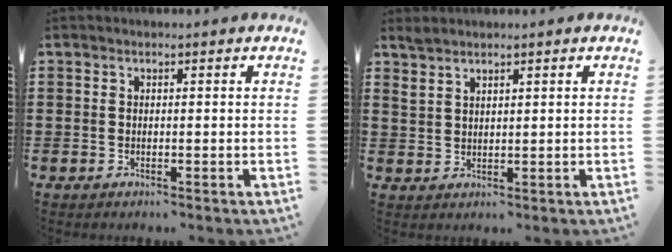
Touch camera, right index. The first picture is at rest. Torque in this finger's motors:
{"motor_torque": [-0.02, 0.02, 0.02, 0.01]}